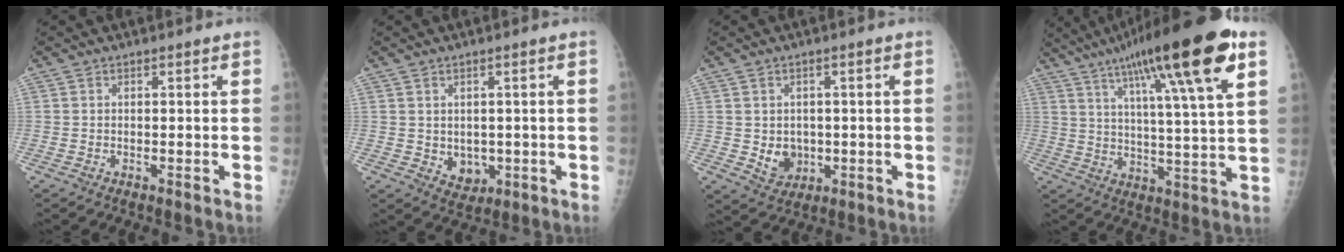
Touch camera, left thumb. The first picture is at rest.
{"total": 4.2, "force": [-0.2, 3.5, 2.4], "torque": [-0.017, -0.006, 0.011]}
{"total": 5.0, "force": [-0.4, 4.3, 2.5], "torque": [-0.017, -0.002, 0.008]}
{"total": 22.8, "force": [12.1, 2.9, 19.1], "torque": [-0.301, -0.020, 0.186]}